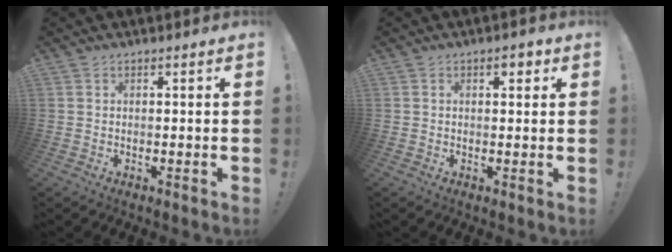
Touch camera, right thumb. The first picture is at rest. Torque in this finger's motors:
{"motor_torque": [0.46, 1.08, 0.33, -0.27, 0.00]}